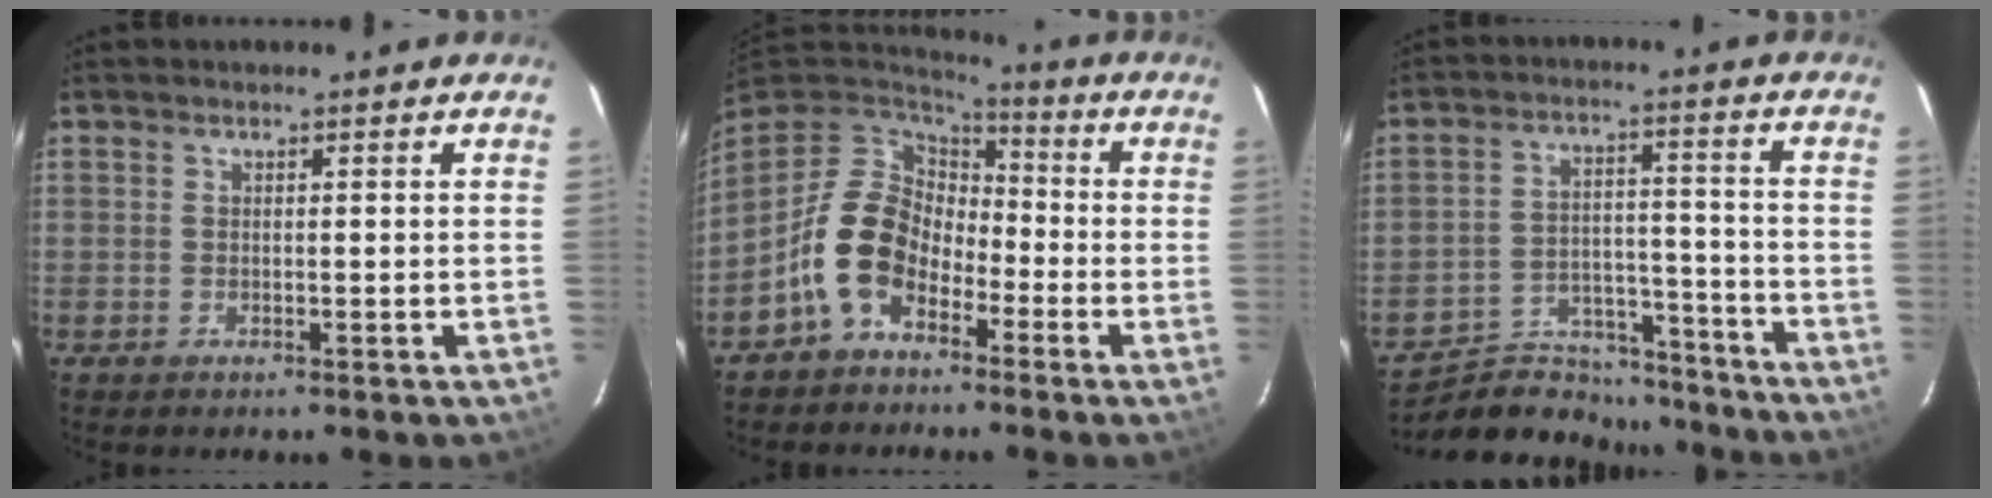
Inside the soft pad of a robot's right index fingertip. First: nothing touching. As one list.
[{"total": 11.6, "force": [-5.4, 8.1, 6.3], "torque": [-0.129, 0.018, -0.105]}, {"total": 14.4, "force": [-13.0, 5.9, 1.9], "torque": [-0.048, 0.040, -0.189]}]